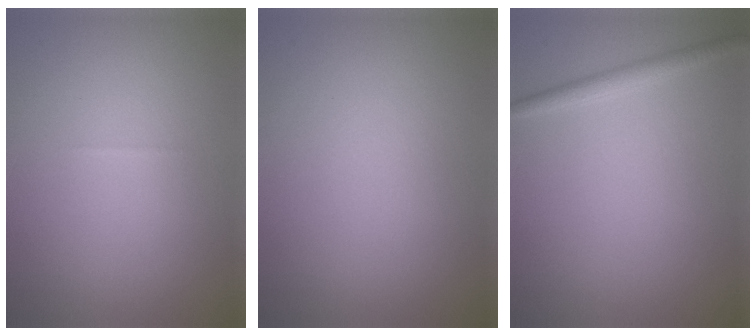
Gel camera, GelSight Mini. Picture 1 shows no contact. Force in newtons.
{"total": 0.0}
{"total": 1.5, "press": 1.5, "slide": 0.1}